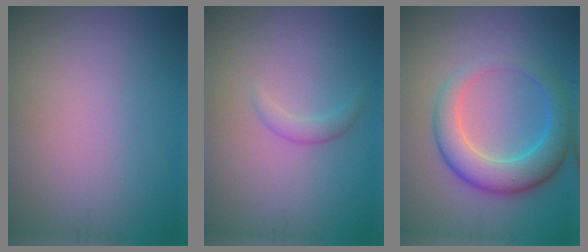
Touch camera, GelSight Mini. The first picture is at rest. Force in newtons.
{"total": 1.3, "press": 1.3, "slide": 0.0}
{"total": 5.6, "press": 5.6, "slide": 0.2}